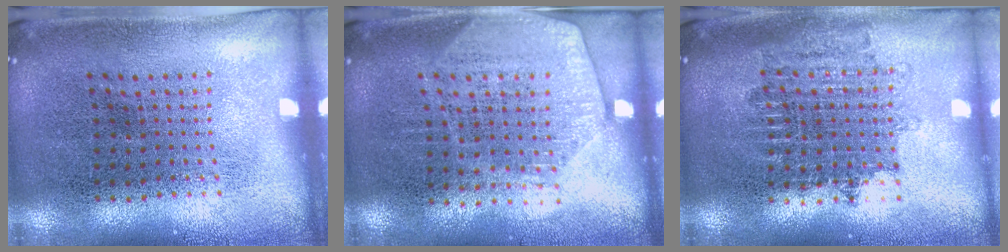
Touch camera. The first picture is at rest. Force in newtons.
{"total": 2.0, "press": 1.7, "slide": 0.9}
{"total": 1.8, "press": 1.5, "slide": 1.0}